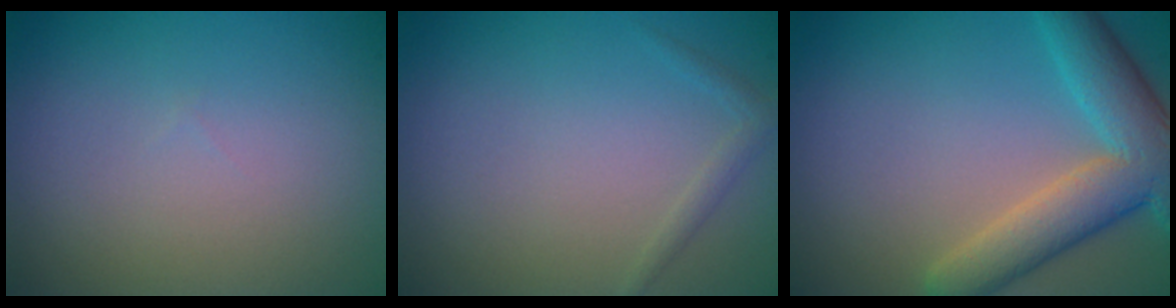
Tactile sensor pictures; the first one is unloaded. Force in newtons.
{"total": 1.0, "press": 1.0, "slide": 0.0}
{"total": 6.2, "press": 6.2, "slide": 0.5}